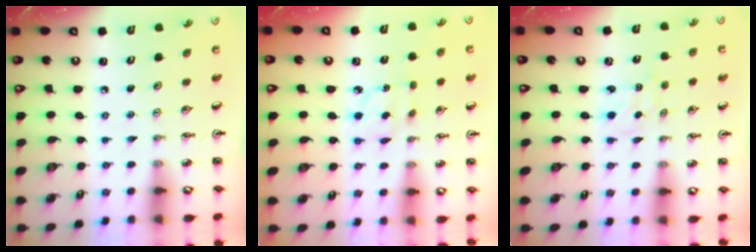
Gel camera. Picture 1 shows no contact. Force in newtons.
{"total": 3.2, "press": 3.2, "slide": 0.0}
{"total": 1.2, "press": 1.2, "slide": 0.2}